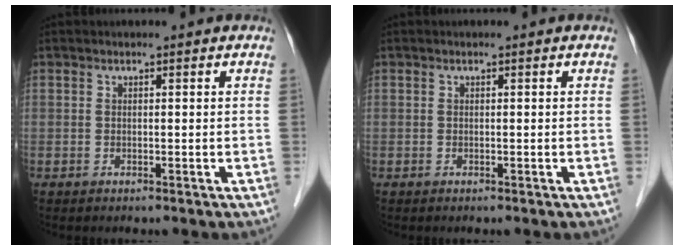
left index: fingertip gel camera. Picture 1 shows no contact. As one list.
[{"total": 0.0}]